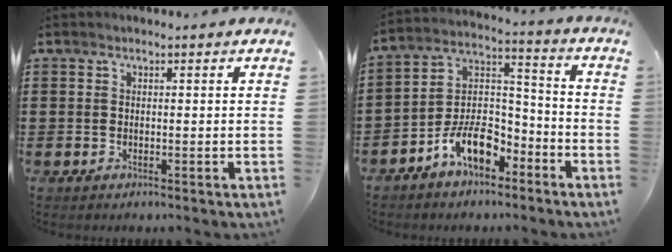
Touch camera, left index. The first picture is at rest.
{"total": 9.6, "force": [-6.8, 4.6, 5.0], "torque": [-0.104, 0.018, -0.131]}